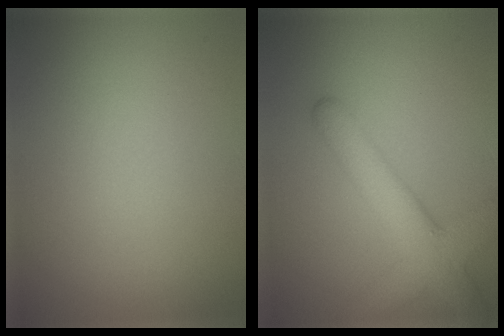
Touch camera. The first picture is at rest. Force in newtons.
{"total": 5.5, "press": 5.5, "slide": 0.3}